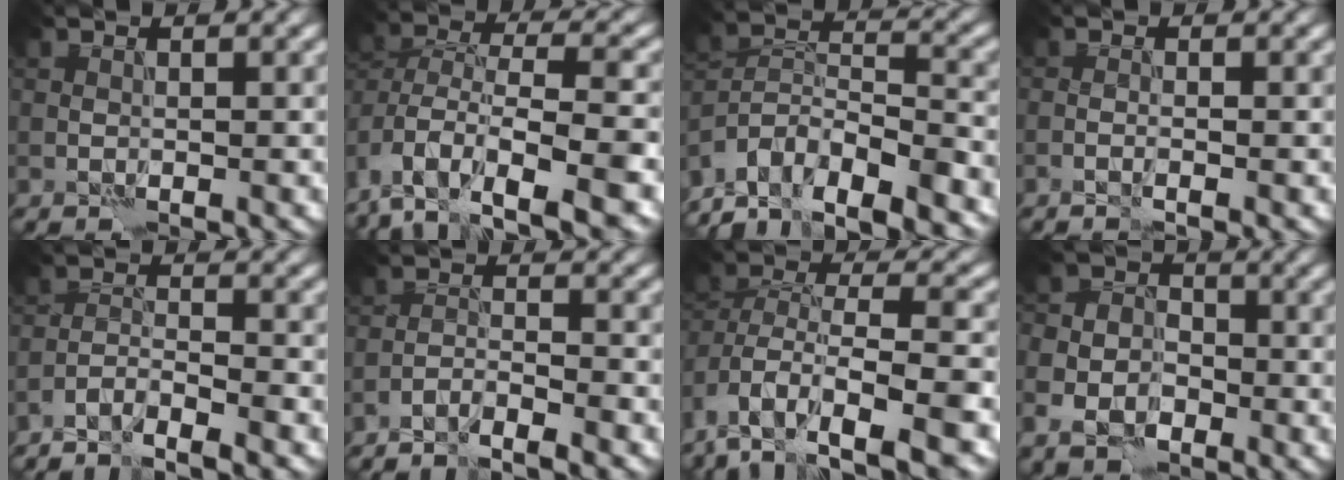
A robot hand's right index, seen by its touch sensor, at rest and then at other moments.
{"total": 10.3, "force": [-5.5, 5.4, 6.8], "torque": [-0.113, 0.011, -0.082]}
{"total": 11.1, "force": [-9.7, 3.4, 4.3], "torque": [-0.062, 0.012, -0.147]}
{"total": 0.7, "force": [-0.5, -0.2, 0.5], "torque": [-0.006, 0.001, -0.013]}
{"total": 3.4, "force": [-3.1, 0.2, 1.4], "torque": [-0.023, 0.002, -0.062]}
{"total": 2.8, "force": [-2.6, 0.0, 1.1], "torque": [-0.015, 0.003, -0.053]}
{"total": 10.3, "force": [-5.6, 5.2, 6.9], "torque": [-0.116, 0.011, -0.084]}
{"total": 6.0, "force": [-3.2, 4.3, 2.7], "torque": [-0.024, -0.013, -0.064]}